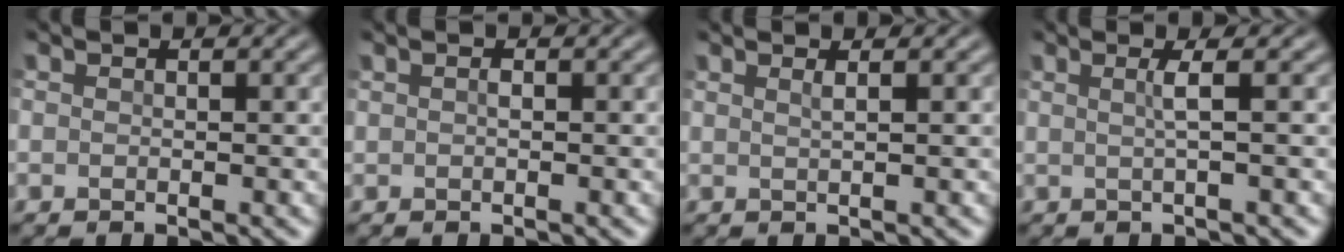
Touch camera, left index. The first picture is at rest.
{"total": 0.5, "force": [0.0, 0.2, 0.5], "torque": [-0.014, 0.001, -0.001]}
{"total": 1.2, "force": [0.6, 0.4, 1.0], "torque": [-0.010, 0.002, 0.000]}
{"total": 1.8, "force": [0.2, 0.3, 1.7], "torque": [-0.033, 0.001, -0.002]}